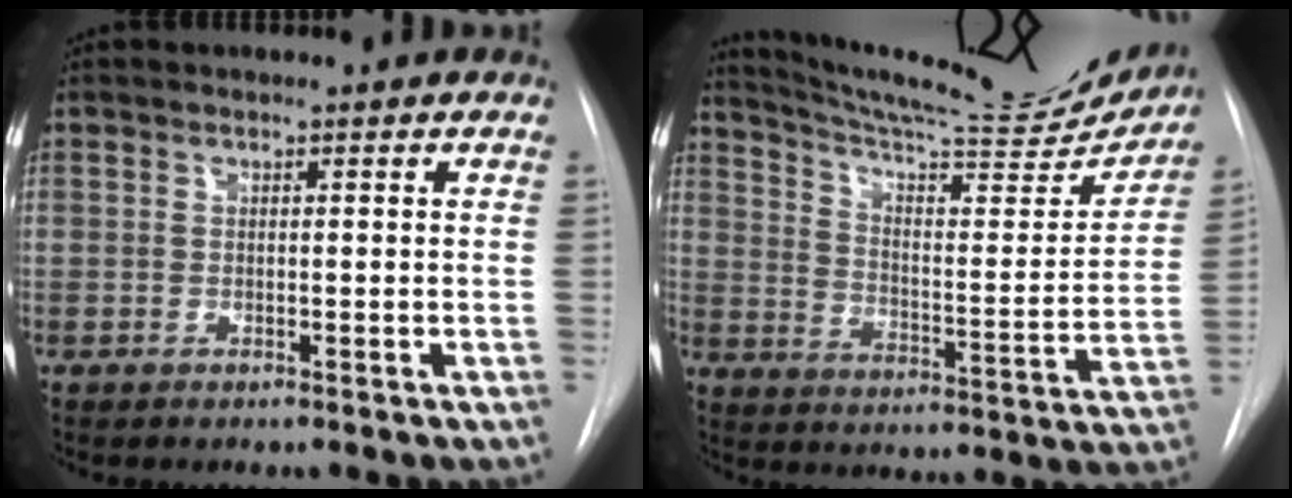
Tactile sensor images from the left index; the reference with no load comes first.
{"total": 23.6, "force": [21.9, 2.6, 8.4], "torque": [-0.130, -0.057, 0.297]}